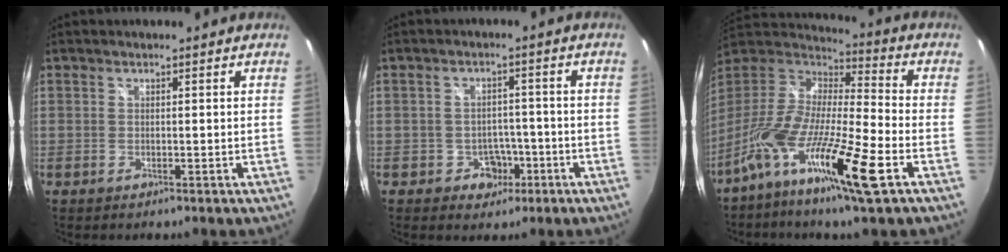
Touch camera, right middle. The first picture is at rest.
{"total": 4.5, "force": [-2.1, 3.8, 1.2], "torque": [-0.032, 0.011, -0.020]}
{"total": 18.9, "force": [-9.9, 2.3, 15.9], "torque": [-0.299, -0.035, -0.195]}